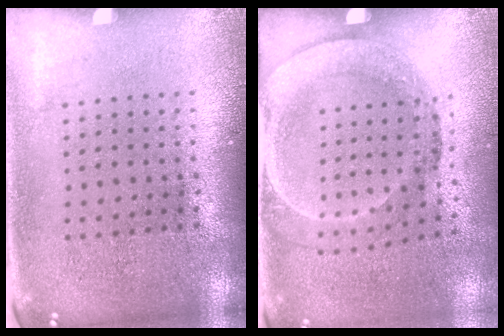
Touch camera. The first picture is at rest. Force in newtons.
{"total": 1.7, "press": 1.2, "slide": 1.2}